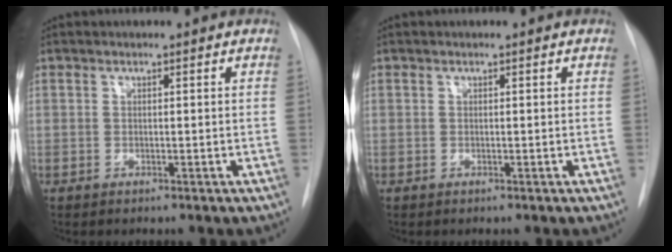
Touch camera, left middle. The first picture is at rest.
{"total": 0.0}